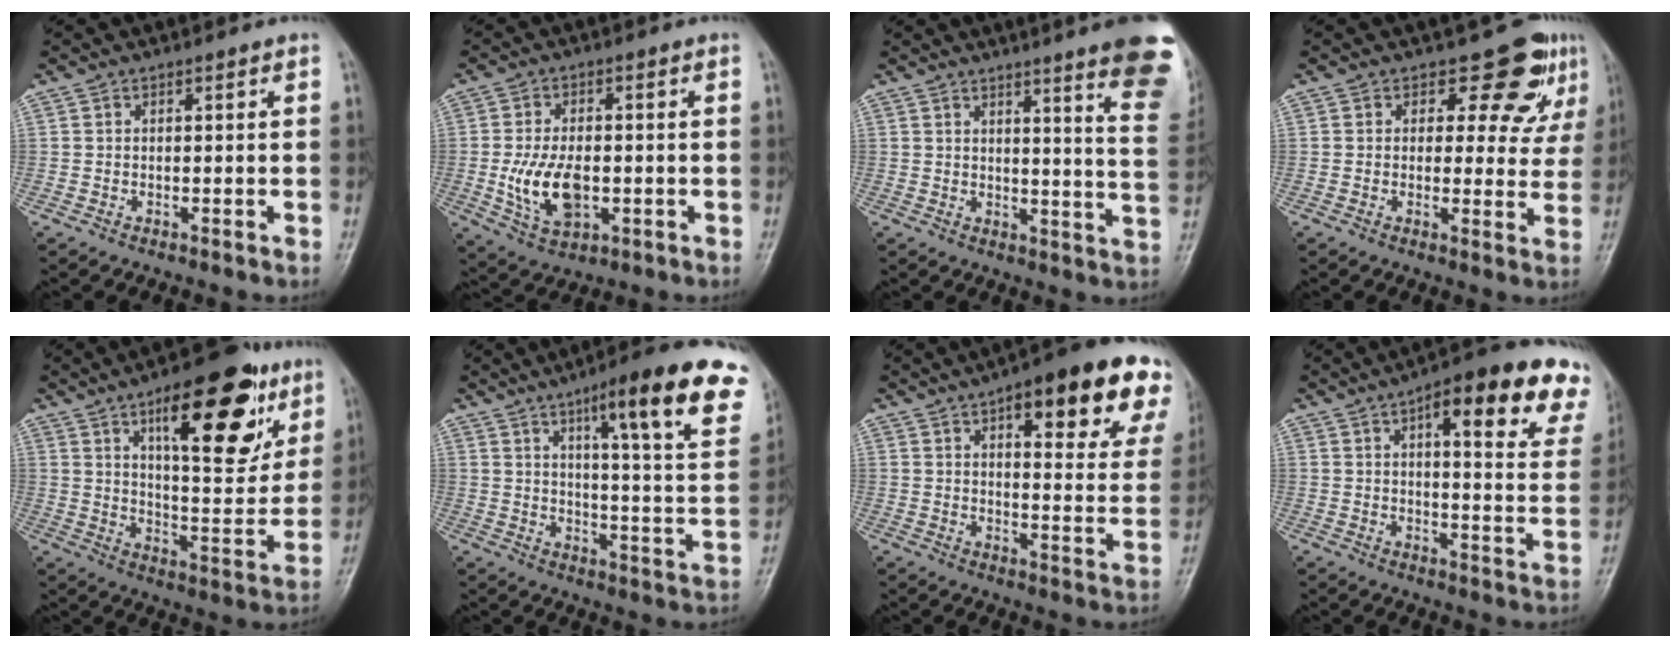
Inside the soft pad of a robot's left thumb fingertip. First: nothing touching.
{"total": 10.0, "force": [-1.5, 5.9, 8.0], "torque": [-0.141, -0.004, -0.020]}
{"total": 16.6, "force": [11.1, 1.5, 12.3], "torque": [-0.127, -0.069, 0.119]}
{"total": 8.1, "force": [5.2, 4.9, 3.8], "torque": [-0.011, -0.031, 0.053]}
{"total": 21.8, "force": [10.8, 8.4, 17.0], "torque": [-0.199, -0.041, 0.162]}
{"total": 21.9, "force": [12.3, 4.1, 17.7], "torque": [-0.217, -0.040, 0.163]}
{"total": 21.1, "force": [11.5, 6.8, 16.3], "torque": [-0.173, -0.031, 0.141]}
{"total": 20.3, "force": [11.0, 6.1, 15.9], "torque": [-0.172, -0.025, 0.126]}